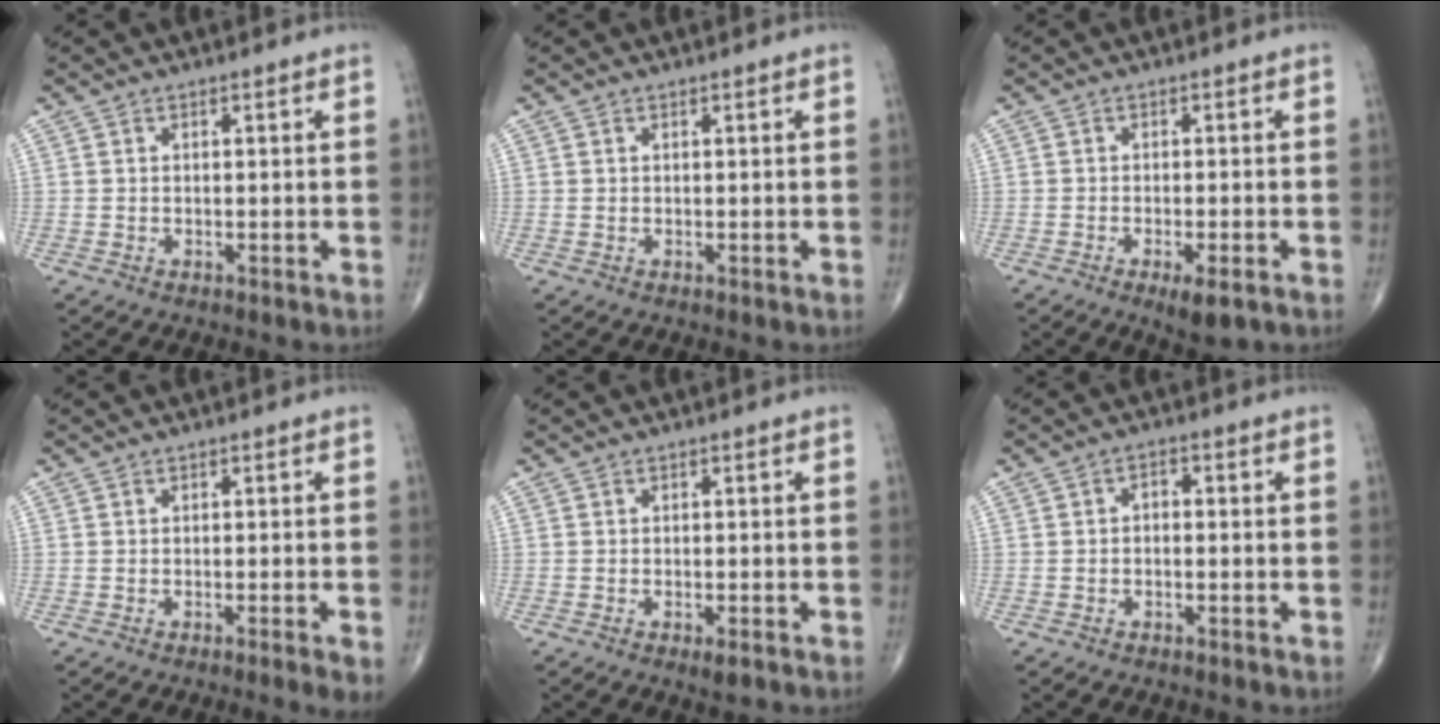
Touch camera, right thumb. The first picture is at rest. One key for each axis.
{"total": 0.0}
{"total": 4.7, "fx": -2.5, "fy": 1.3, "fz": 3.8, "tx": -0.057, "ty": -0.002, "tz": -0.033}
{"total": 3.4, "fx": -1.8, "fy": 0.1, "fz": 2.9, "tx": -0.043, "ty": -0.006, "tz": -0.027}
{"total": 2.0, "fx": -1.1, "fy": 0.5, "fz": 1.6, "tx": -0.026, "ty": 0.000, "tz": -0.015}
{"total": 1.9, "fx": -0.3, "fy": 1.2, "fz": 1.4, "tx": -0.017, "ty": 0.012, "tz": -0.011}